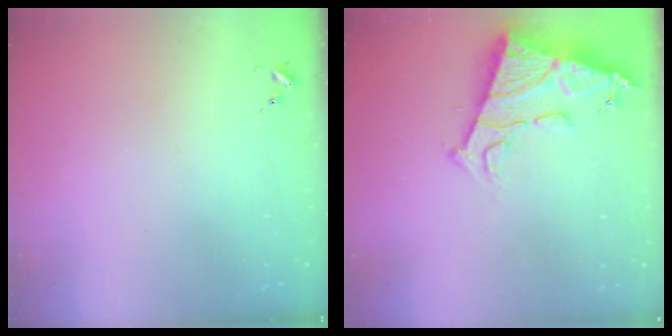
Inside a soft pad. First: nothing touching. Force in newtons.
{"total": 13.0, "press": 12.9, "slide": 1.3}